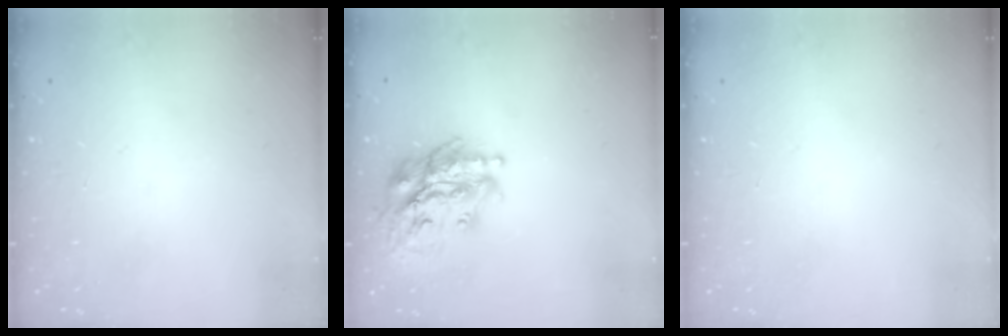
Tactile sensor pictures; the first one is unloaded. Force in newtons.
{"total": 18.3, "press": 18.1, "slide": 2.6}
{"total": 0.0}